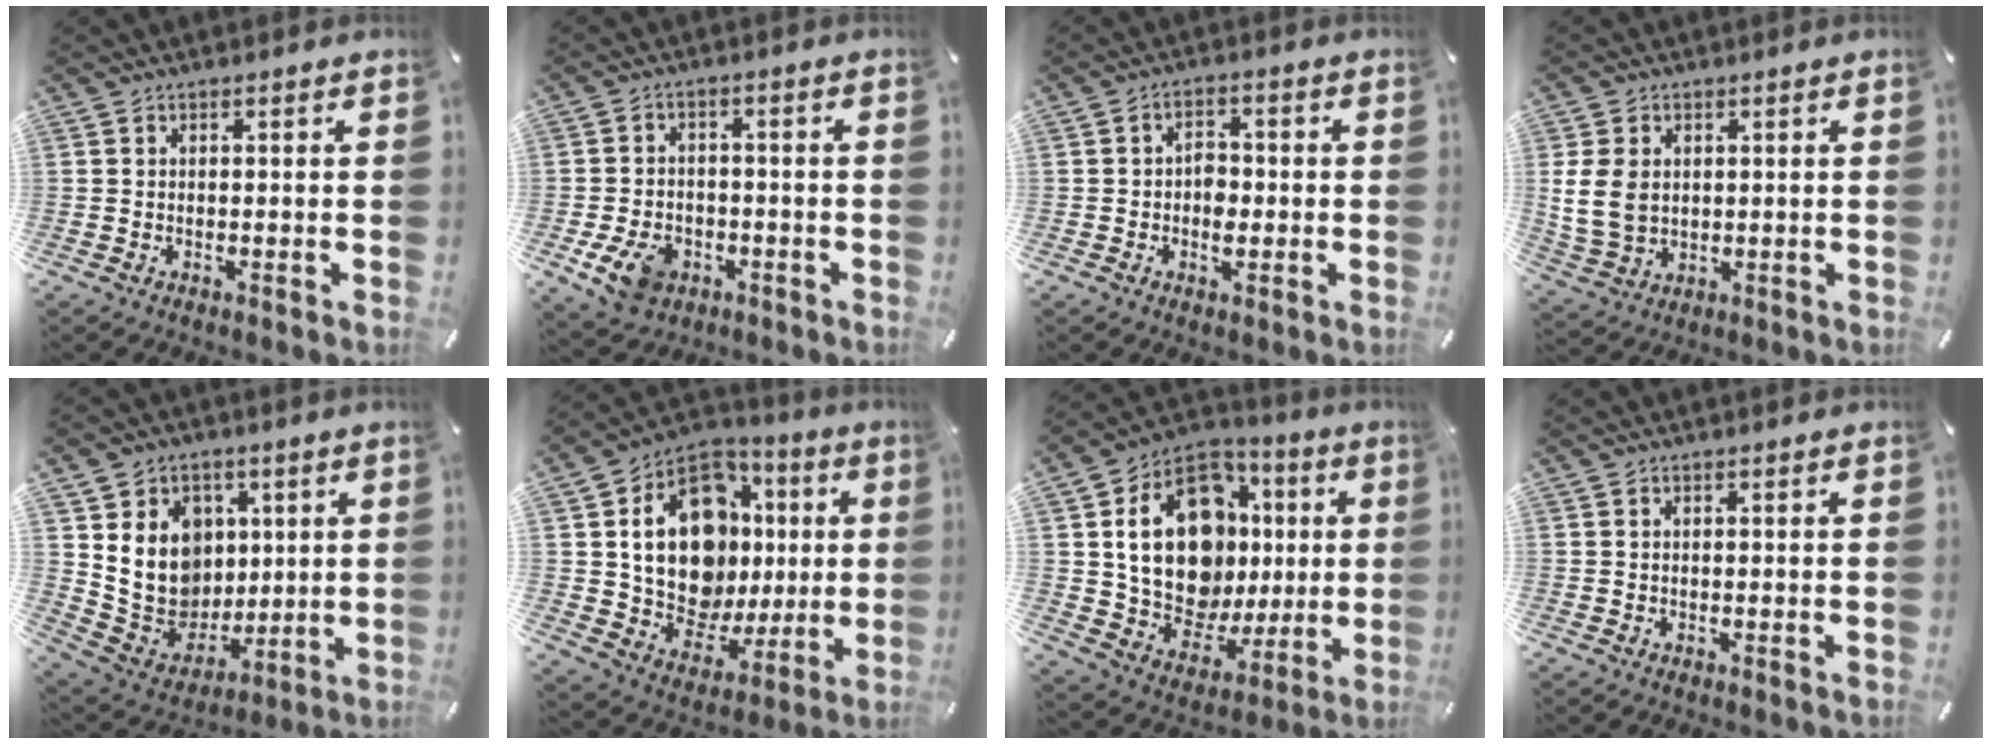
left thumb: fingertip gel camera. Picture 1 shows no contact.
{"total": 8.3, "force": [-3.3, 6.2, 4.4], "torque": [-0.083, 0.010, -0.063]}
{"total": 4.2, "force": [-0.9, 2.8, 3.0], "torque": [-0.045, 0.005, -0.018]}
{"total": 8.2, "force": [1.3, 6.4, 5.0], "torque": [-0.116, 0.007, 0.024]}
{"total": 15.2, "force": [3.6, 13.6, 5.7], "torque": [-0.102, -0.022, 0.082]}
{"total": 20.1, "force": [3.2, 15.0, 13.0], "torque": [-0.245, -0.015, 0.060]}
{"total": 21.9, "force": [3.7, 16.3, 14.1], "torque": [-0.269, -0.010, 0.069]}
{"total": 0.0}